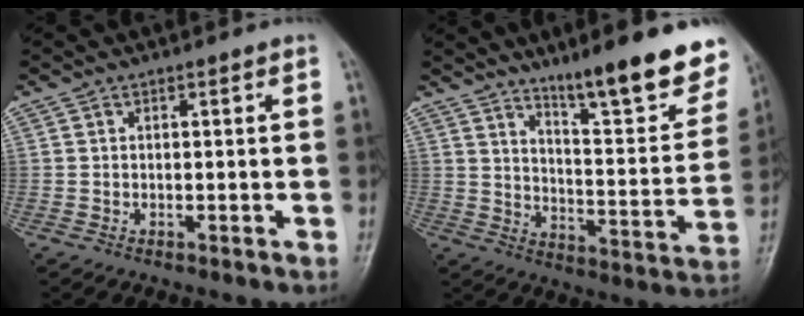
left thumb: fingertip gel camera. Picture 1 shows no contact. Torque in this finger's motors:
{"motor_torque": [0.78, 0.34, 1.44, -1.33, 0.06]}